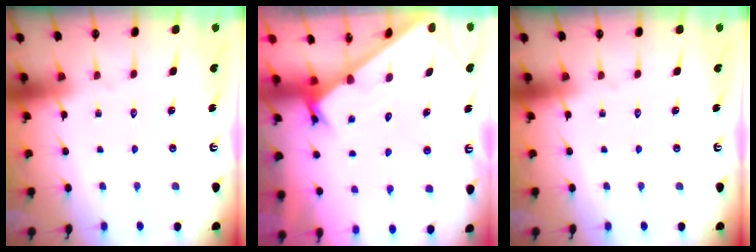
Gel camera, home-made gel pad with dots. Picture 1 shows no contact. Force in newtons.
{"total": 1.8, "press": 1.8, "slide": 0.1}
{"total": 0.0}